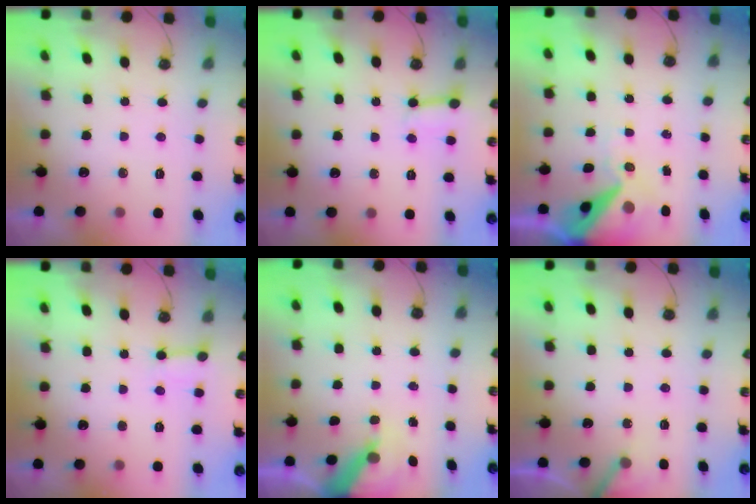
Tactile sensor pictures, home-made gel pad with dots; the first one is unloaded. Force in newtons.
{"total": 2.5, "press": 2.5, "slide": 0.0}
{"total": 12.0, "press": 11.8, "slide": 1.9}
{"total": 2.6, "press": 2.6, "slide": 0.3}
{"total": 6.5, "press": 6.4, "slide": 0.7}
{"total": 5.0, "press": 4.9, "slide": 0.4}